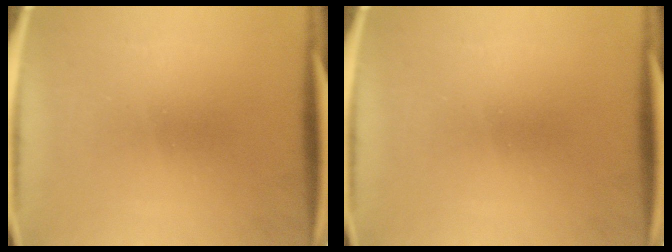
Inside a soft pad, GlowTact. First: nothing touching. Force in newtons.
{"total": 0.0}